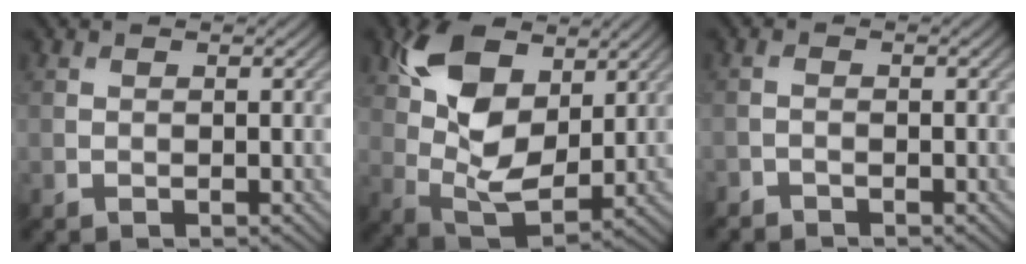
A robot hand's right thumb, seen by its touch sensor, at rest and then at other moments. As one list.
[{"total": 11.3, "force": [4.5, 6.4, 8.1], "torque": [-0.186, 0.004, 0.088]}, {"total": 1.2, "force": [-1.1, 0.3, 0.2], "torque": [-0.005, -0.001, -0.026]}]